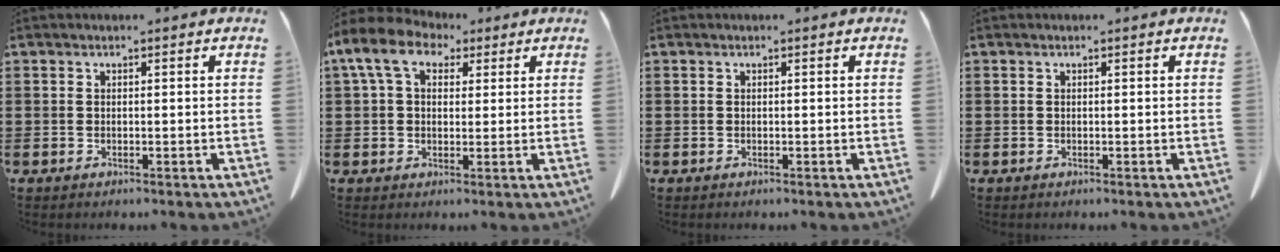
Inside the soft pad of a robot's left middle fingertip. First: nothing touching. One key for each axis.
{"total": 7.9, "fx": 4.0, "fy": 4.9, "fz": 4.6, "tx": -0.117, "ty": 0.009, "tz": 0.071}
{"total": 0.0}
{"total": 0.0}